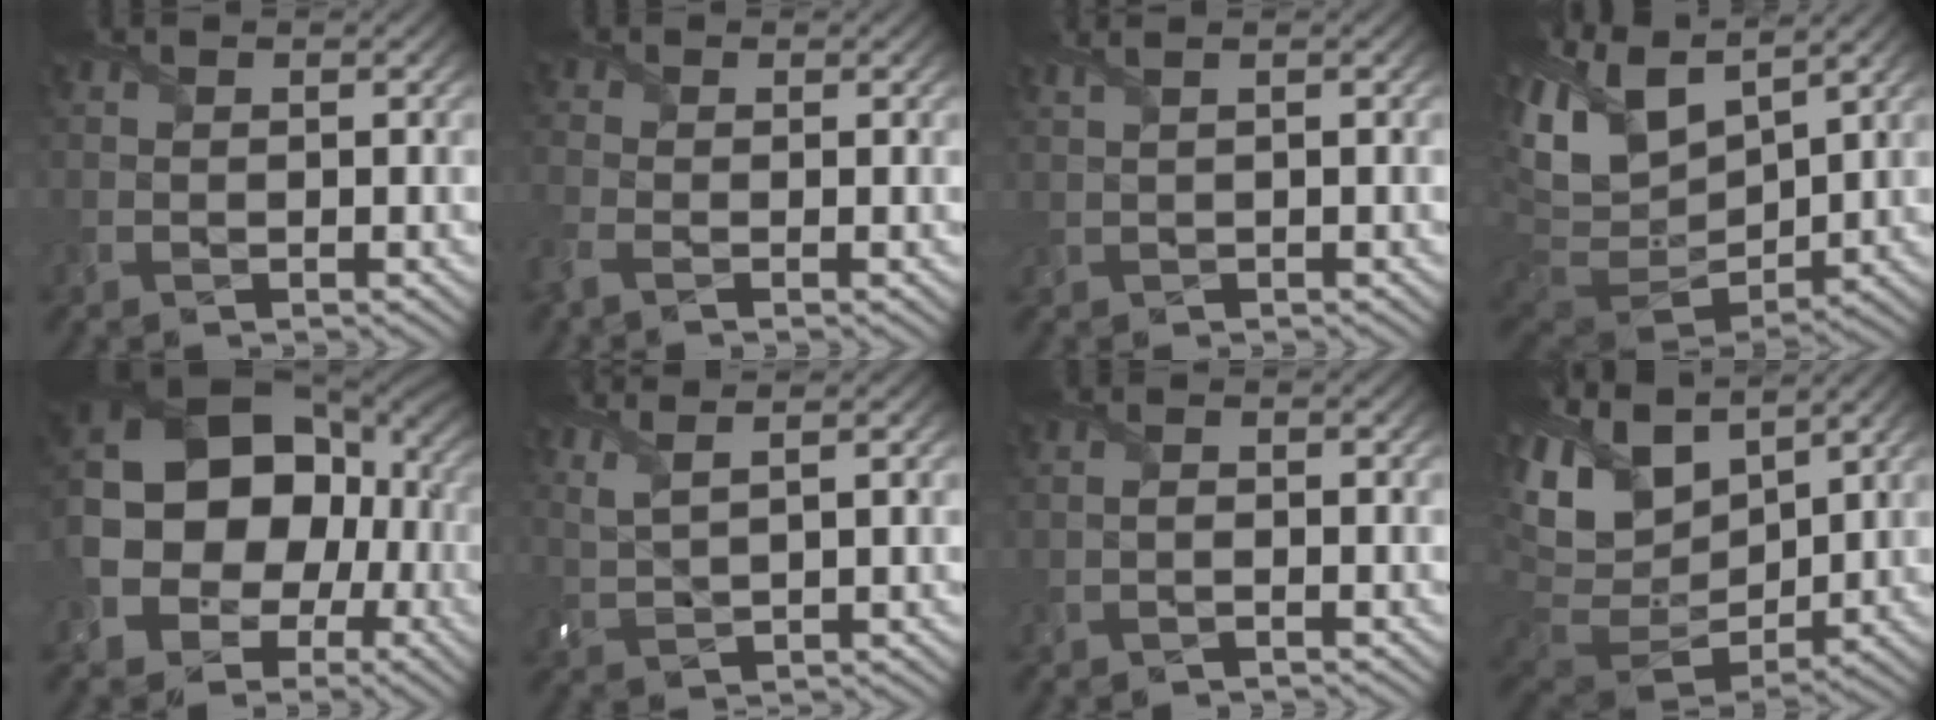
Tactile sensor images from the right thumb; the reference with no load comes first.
{"total": 2.8, "force": [-1.6, 1.0, 2.1], "torque": [-0.065, -0.011, -0.044]}
{"total": 1.9, "force": [1.1, 0.5, 1.5], "torque": [-0.034, 0.004, 0.013]}
{"total": 14.7, "force": [5.2, 8.3, 11.0], "torque": [-0.259, -0.005, 0.119]}
{"total": 16.7, "force": [-3.1, 13.3, 9.6], "torque": [-0.209, -0.017, -0.067]}
{"total": 4.3, "force": [2.9, 1.0, 3.0], "torque": [-0.062, 0.012, 0.053]}
{"total": 0.8, "force": [-0.6, 0.2, 0.5], "torque": [-0.011, -0.002, -0.013]}
{"total": 14.1, "force": [5.7, 8.6, 9.6], "torque": [-0.263, 0.012, 0.109]}